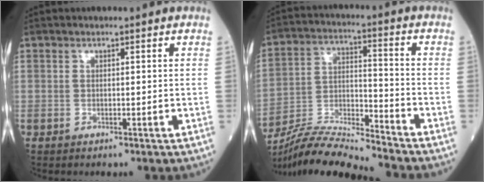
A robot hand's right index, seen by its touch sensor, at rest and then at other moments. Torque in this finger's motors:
{"motor_torque": [0.06, -1.02, 0.30, 0.08]}